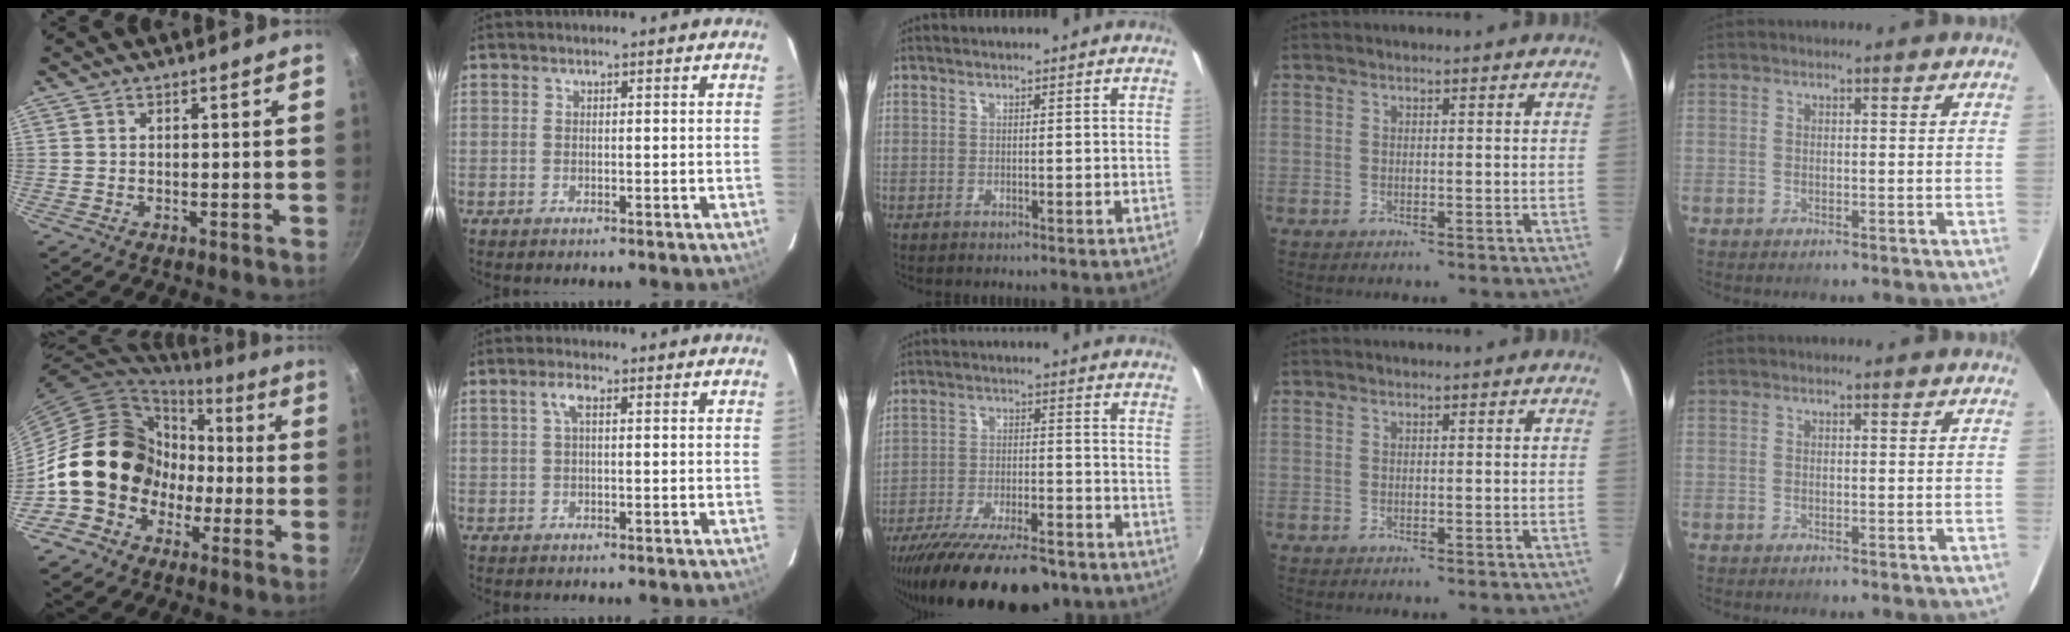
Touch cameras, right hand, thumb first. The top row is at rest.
{"thumb": {"total": 18.2, "force": [-2.2, 15.1, 9.8], "torque": [-0.124, 0.062, -0.035]}, "index": {"total": 2.3, "force": [0.6, 0.6, 2.2], "torque": [-0.046, 0.008, 0.010]}, "middle": {"total": 21.3, "force": [-17.0, 5.8, 11.5], "torque": [-0.216, -0.042, -0.253]}}